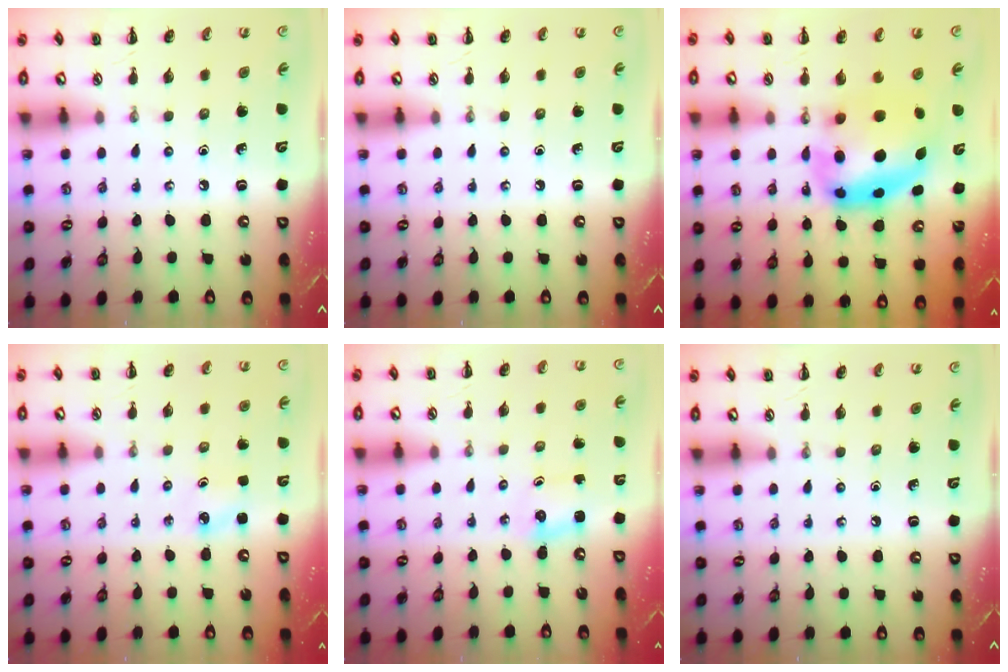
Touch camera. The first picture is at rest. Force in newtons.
{"total": 0.0}
{"total": 9.7, "press": 9.4, "slide": 2.4}
{"total": 2.5, "press": 2.4, "slide": 0.8}
{"total": 1.8, "press": 1.7, "slide": 0.6}
{"total": 0.0}